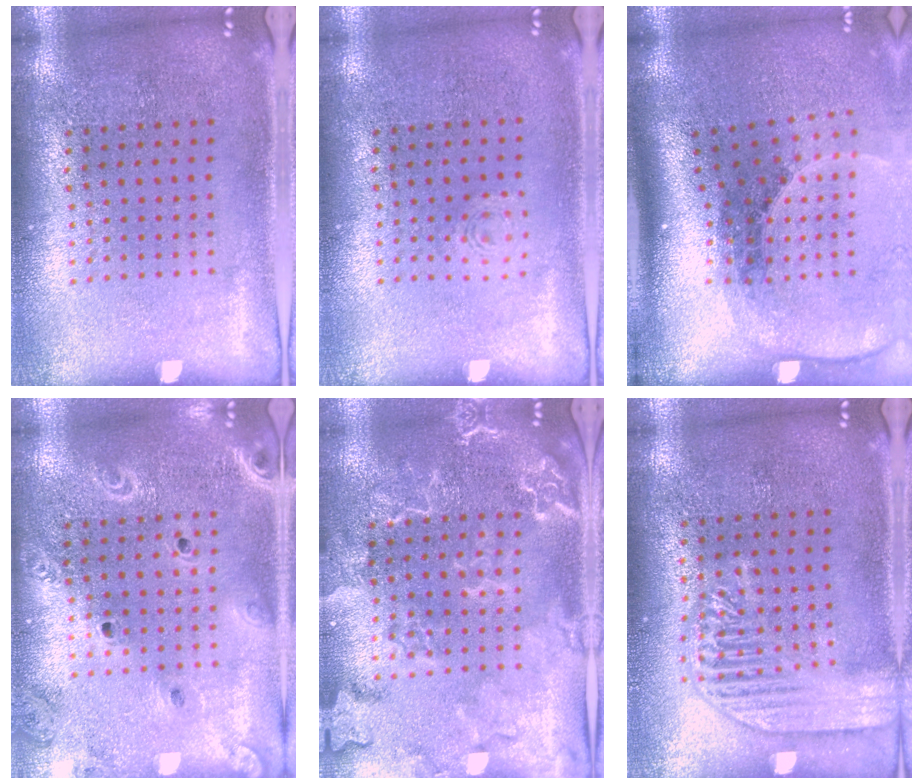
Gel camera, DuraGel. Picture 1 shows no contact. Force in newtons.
{"total": 0.5, "press": 0.5, "slide": 0.2}
{"total": 2.7, "press": 1.9, "slide": 2.0}
{"total": 2.1, "press": 1.9, "slide": 0.9}
{"total": 2.5, "press": 2.4, "slide": 0.7}
{"total": 3.2, "press": 3.2, "slide": 0.4}